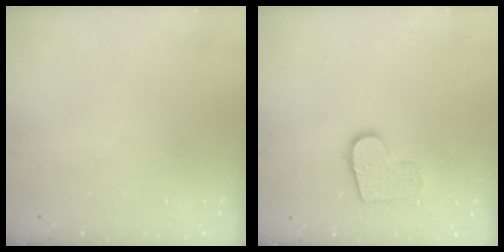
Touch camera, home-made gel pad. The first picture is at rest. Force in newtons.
{"total": 11.3, "press": 11.3, "slide": 0.7}